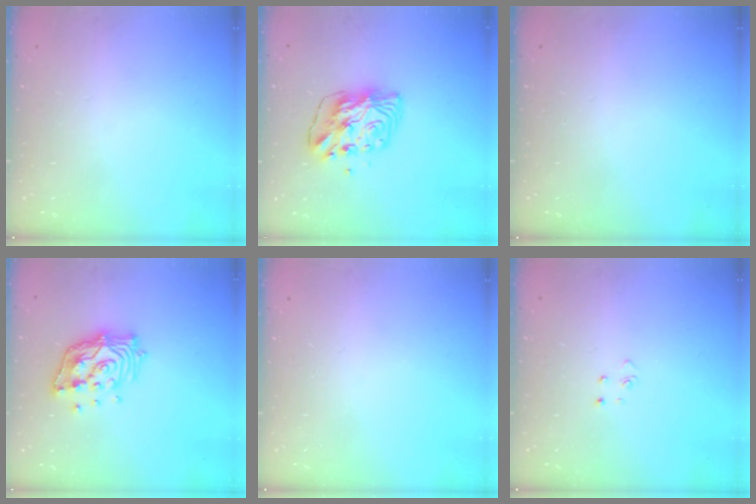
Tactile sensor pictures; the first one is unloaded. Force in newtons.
{"total": 8.5, "press": 8.4, "slide": 1.3}
{"total": 0.0}
{"total": 14.8, "press": 14.7, "slide": 1.9}
{"total": 0.0}
{"total": 2.8, "press": 2.8, "slide": 0.3}